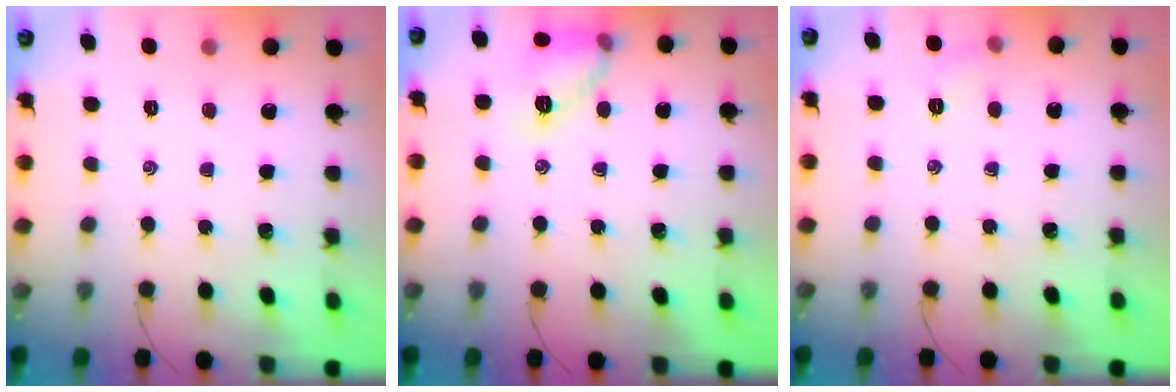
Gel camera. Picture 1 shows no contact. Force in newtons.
{"total": 11.1, "press": 11.0, "slide": 0.7}
{"total": 4.8, "press": 4.6, "slide": 1.4}